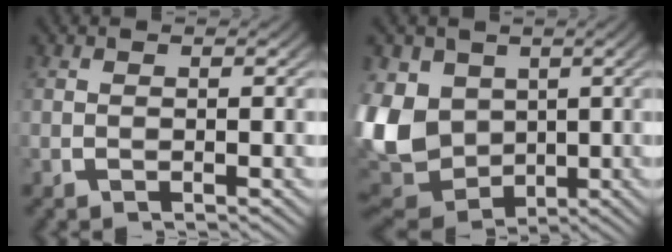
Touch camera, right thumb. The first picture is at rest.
{"total": 13.3, "force": [-1.9, 10.8, 7.5], "torque": [-0.216, -0.067, -0.003]}